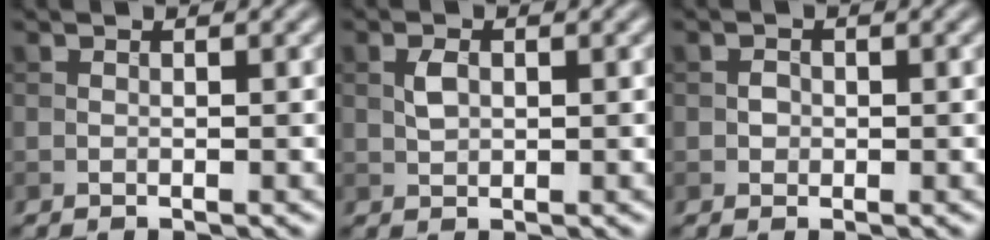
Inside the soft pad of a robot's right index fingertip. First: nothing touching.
{"total": 1.6, "force": [0.3, 1.0, 1.2], "torque": [-0.025, 0.002, 0.005]}
{"total": 1.0, "force": [-0.1, 0.9, 0.4], "torque": [-0.004, -0.001, -0.004]}